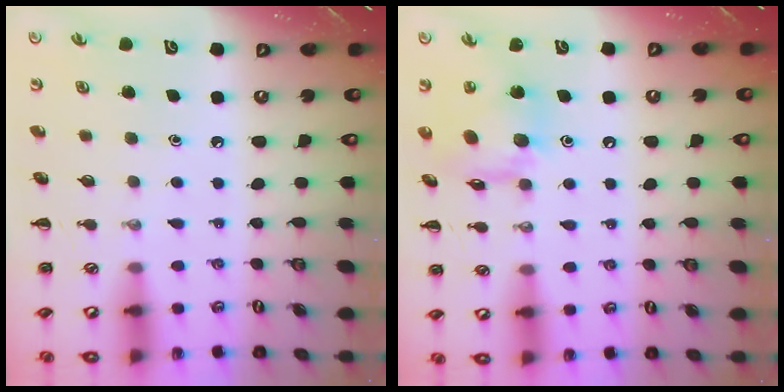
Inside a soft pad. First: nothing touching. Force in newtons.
{"total": 13.6, "press": 13.5, "slide": 1.9}